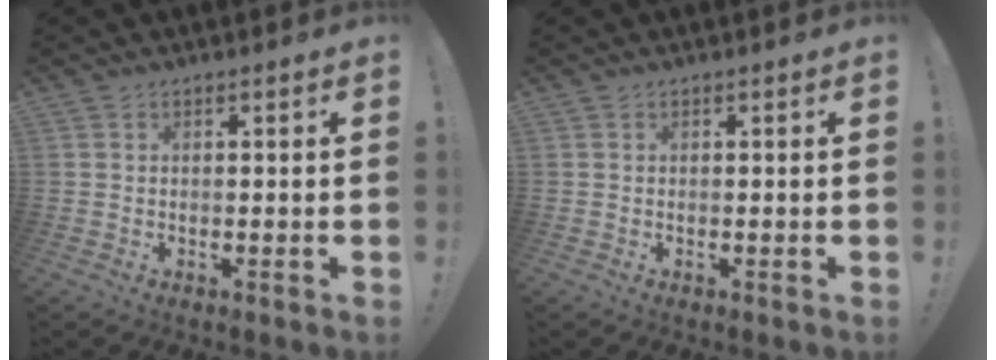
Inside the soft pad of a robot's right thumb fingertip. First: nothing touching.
{"total": 0.0}